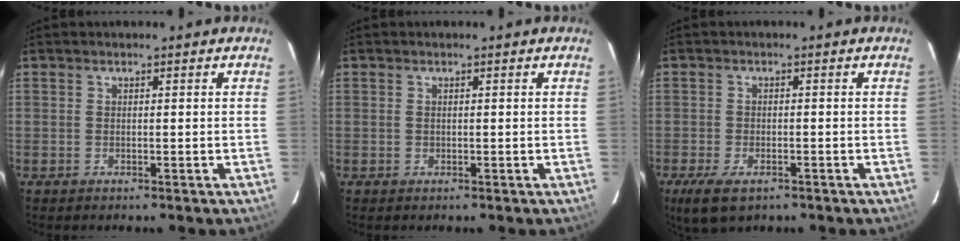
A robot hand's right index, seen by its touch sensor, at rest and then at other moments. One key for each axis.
{"total": 0.5, "fx": 0.0, "fy": 0.5, "fz": 0.2, "tx": -0.004, "ty": 0.001, "tz": 0.000}
{"total": 6.2, "fx": -3.8, "fy": 2.8, "fz": 4.0, "tx": -0.097, "ty": -0.022, "tz": -0.067}